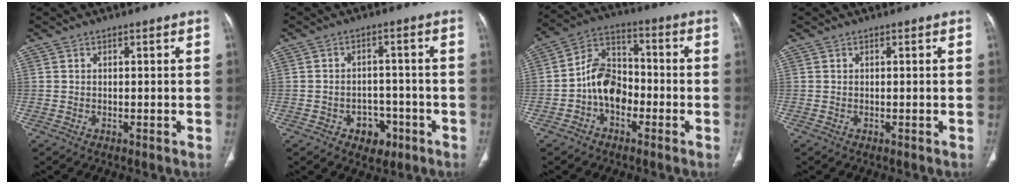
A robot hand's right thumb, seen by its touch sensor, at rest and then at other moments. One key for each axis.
{"total": 5.9, "fx": -2.8, "fy": 4.4, "fz": 2.7, "tx": -0.010, "ty": 0.026, "tz": -0.034}
{"total": 10.0, "fx": -2.8, "fy": 7.1, "fz": 6.5, "tx": -0.097, "ty": 0.042, "tz": -0.063}
{"total": 0.0}